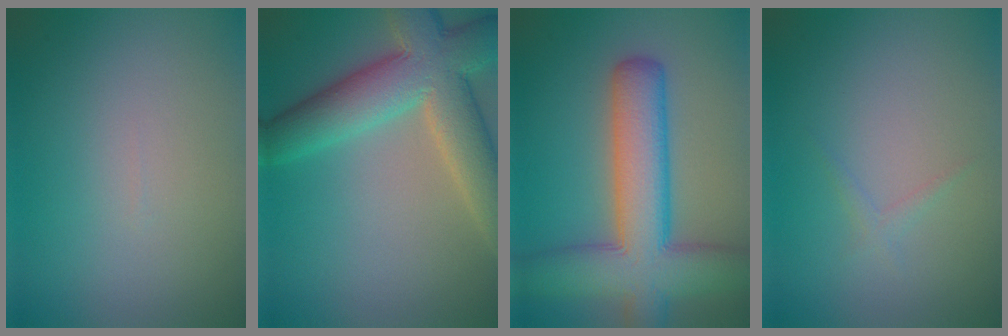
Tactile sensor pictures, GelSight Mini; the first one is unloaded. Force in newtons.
{"total": 9.4, "press": 9.4, "slide": 1.0}
{"total": 9.8, "press": 9.8, "slide": 0.3}
{"total": 0.7, "press": 0.7, "slide": 0.0}